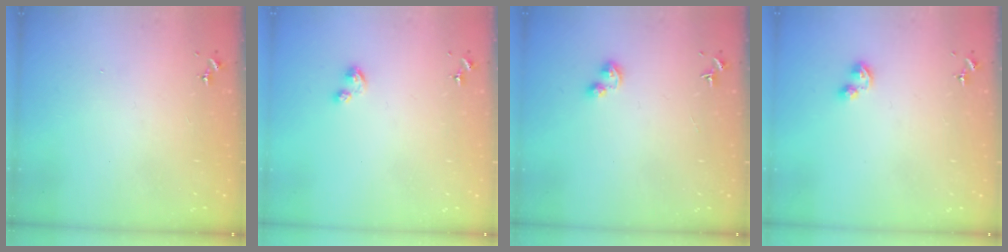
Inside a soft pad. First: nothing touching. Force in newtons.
{"total": 3.6, "press": 3.5, "slide": 0.4}
{"total": 4.5, "press": 4.3, "slide": 1.1}
{"total": 4.7, "press": 4.6, "slide": 0.6}